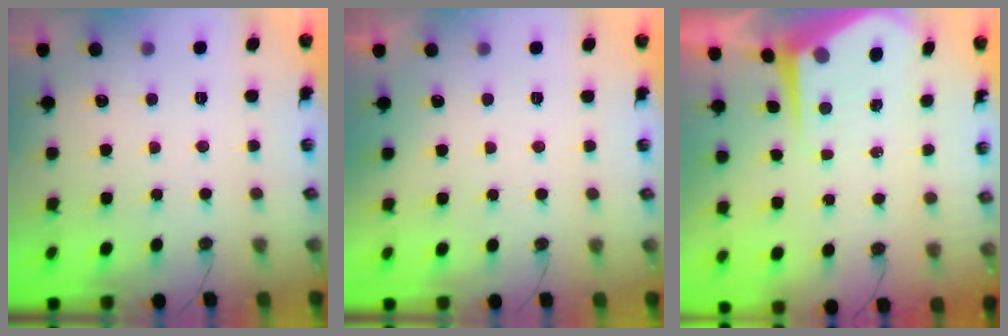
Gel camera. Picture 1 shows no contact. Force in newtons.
{"total": 0.0}
{"total": 7.6, "press": 7.5, "slide": 0.8}